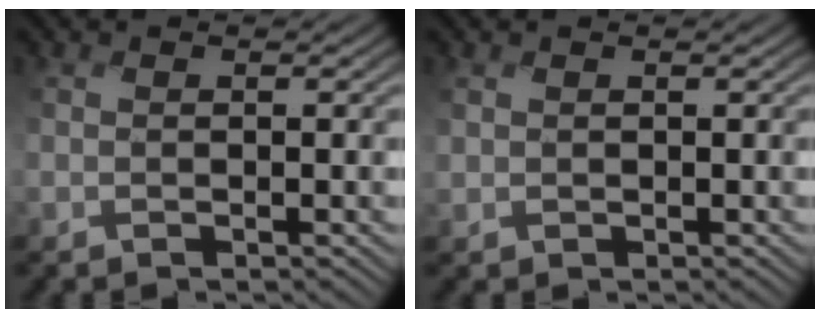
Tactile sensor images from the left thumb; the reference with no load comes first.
{"total": 0.7, "force": [0.3, 0.7, 0.1], "torque": [-0.013, -0.002, 0.005]}